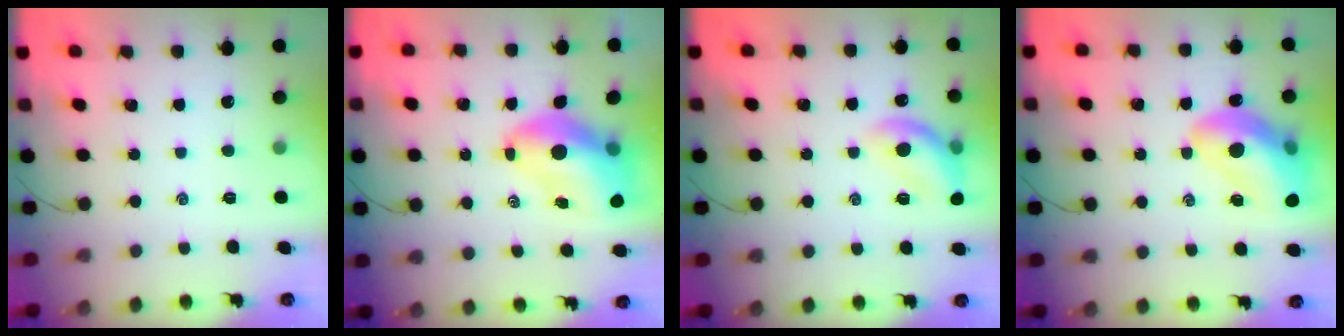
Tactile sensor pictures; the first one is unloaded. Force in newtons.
{"total": 12.3, "press": 11.7, "slide": 3.8}
{"total": 12.5, "press": 12.4, "slide": 1.7}
{"total": 17.1, "press": 16.4, "slide": 4.6}